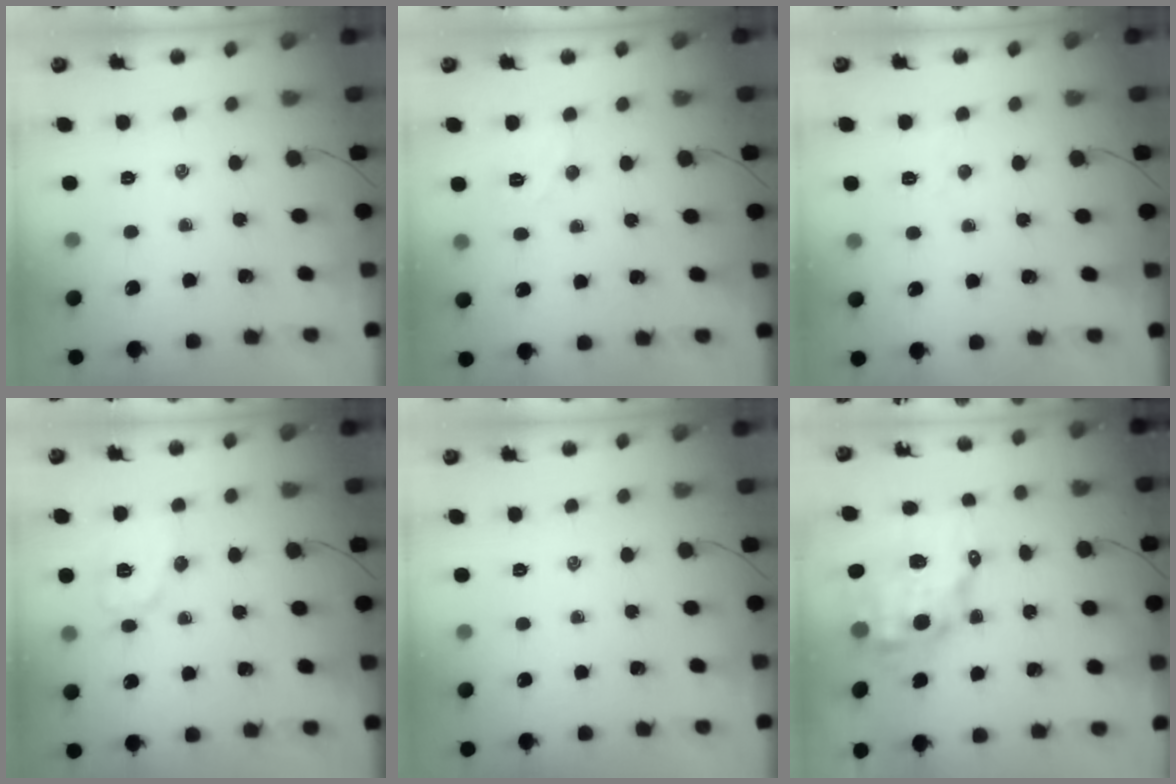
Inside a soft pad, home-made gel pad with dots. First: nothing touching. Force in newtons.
{"total": 5.9, "press": 5.8, "slide": 1.2}
{"total": 4.2, "press": 4.1, "slide": 0.9}
{"total": 9.4, "press": 9.4, "slide": 0.4}
{"total": 0.0}
{"total": 13.2, "press": 12.9, "slide": 2.9}